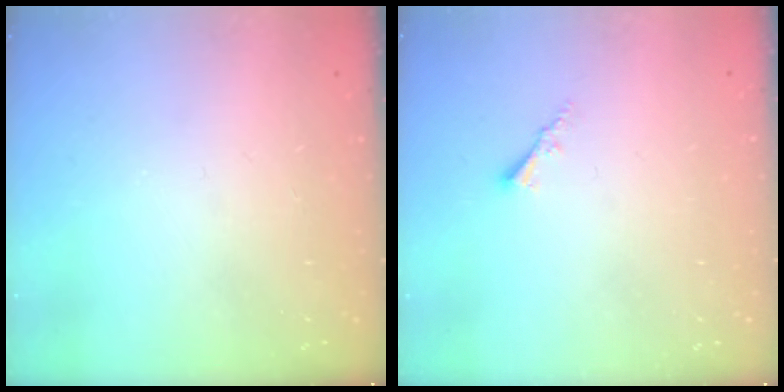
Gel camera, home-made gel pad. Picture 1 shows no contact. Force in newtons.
{"total": 2.1, "press": 2.1, "slide": 0.3}